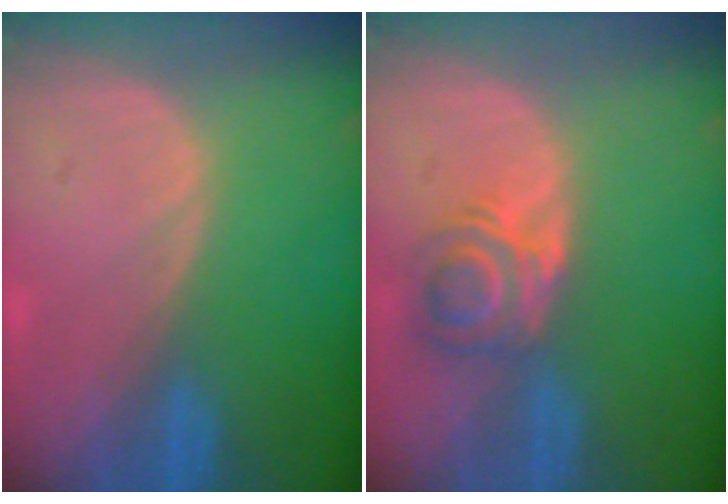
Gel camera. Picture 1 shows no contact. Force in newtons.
{"total": 5.7, "press": 5.1, "slide": 2.5}